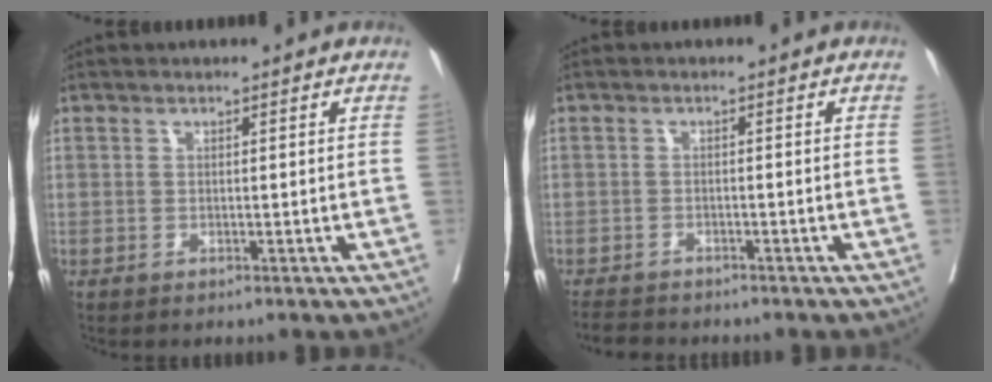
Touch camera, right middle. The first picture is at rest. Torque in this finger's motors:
{"motor_torque": [0.05, -0.06, 0.03, 0.01]}